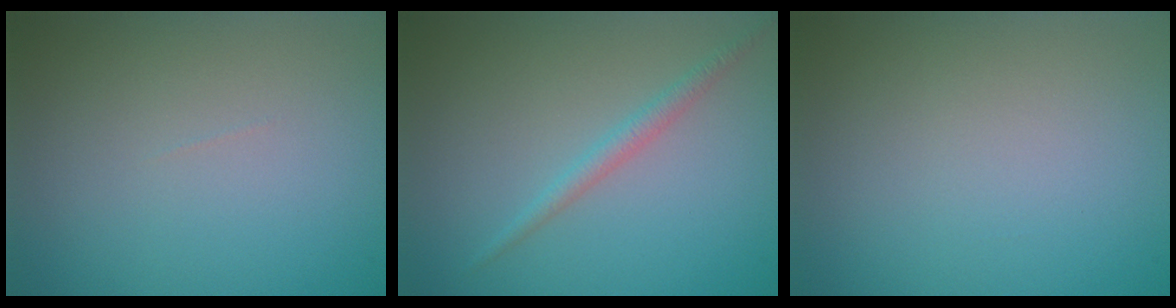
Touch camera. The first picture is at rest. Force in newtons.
{"total": 1.6, "press": 1.6, "slide": 0.1}
{"total": 0.0}